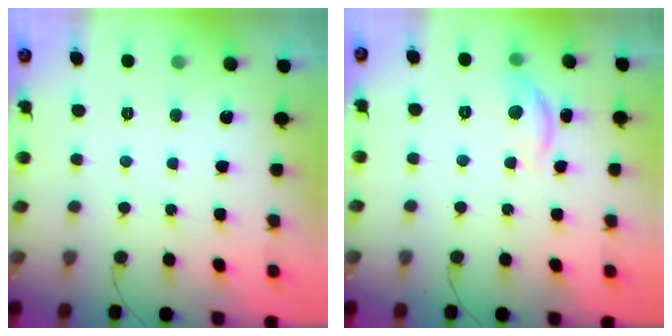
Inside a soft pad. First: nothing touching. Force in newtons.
{"total": 7.0, "press": 7.0, "slide": 0.6}